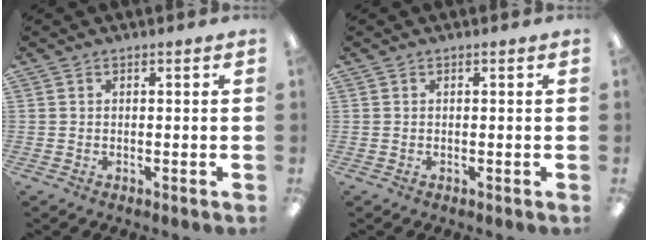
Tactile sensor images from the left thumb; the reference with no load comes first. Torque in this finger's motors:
{"motor_torque": [0.02, 0.02, 0.17, -0.09, 0.00]}